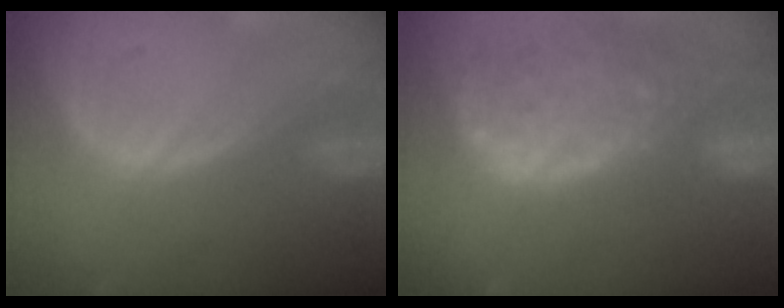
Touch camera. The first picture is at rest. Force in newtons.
{"total": 14.0, "press": 11.5, "slide": 8.0}